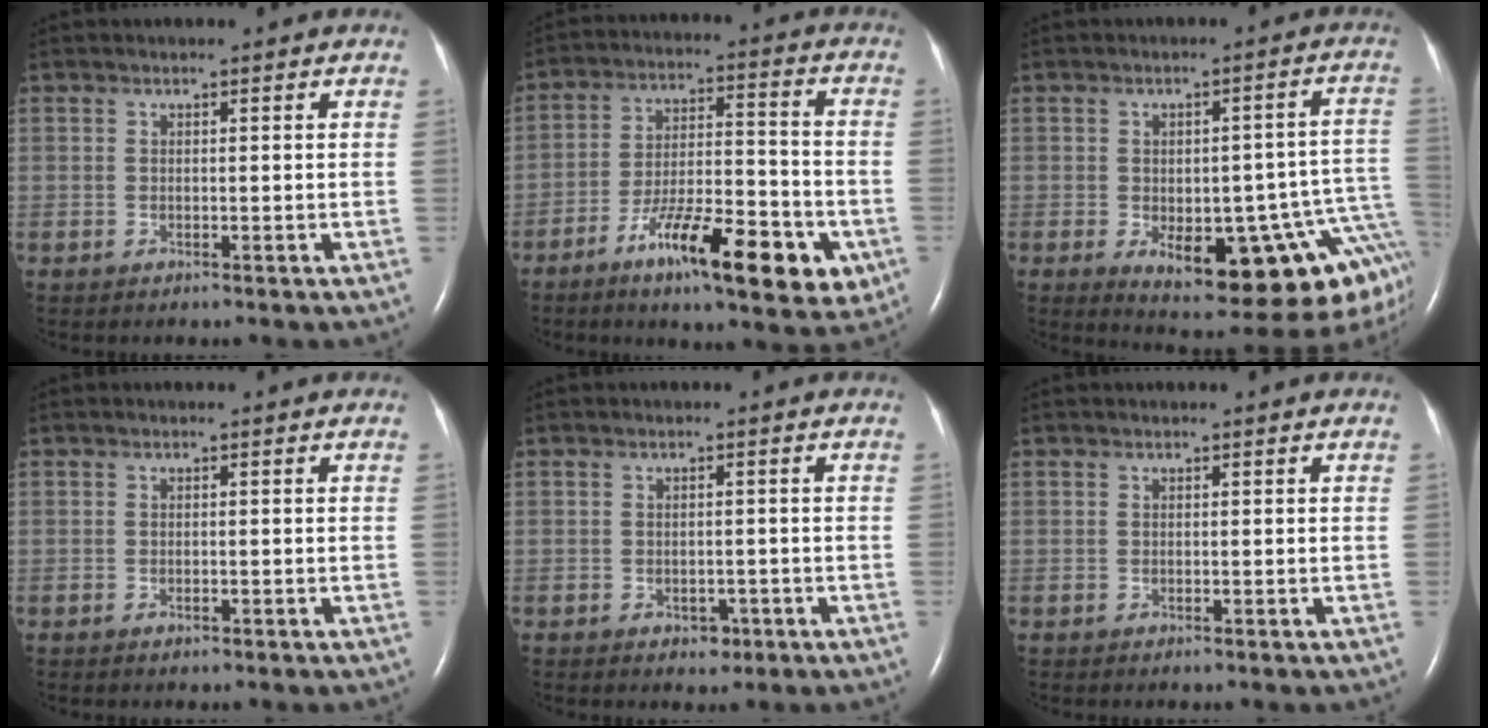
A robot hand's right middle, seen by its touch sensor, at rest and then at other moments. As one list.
[{"total": 16.7, "force": [-8.0, 4.1, 14.1], "torque": [-0.202, 0.002, -0.119]}, {"total": 17.5, "force": [-6.9, 5.5, 15.1], "torque": [-0.115, 0.024, -0.070]}, {"total": 0.5, "force": [-0.3, 0.2, 0.3], "torque": [-0.009, 0.000, -0.003]}, {"total": 2.0, "force": [-1.0, 1.4, 1.0], "torque": [-0.011, 0.003, -0.006]}, {"total": 0.0}]